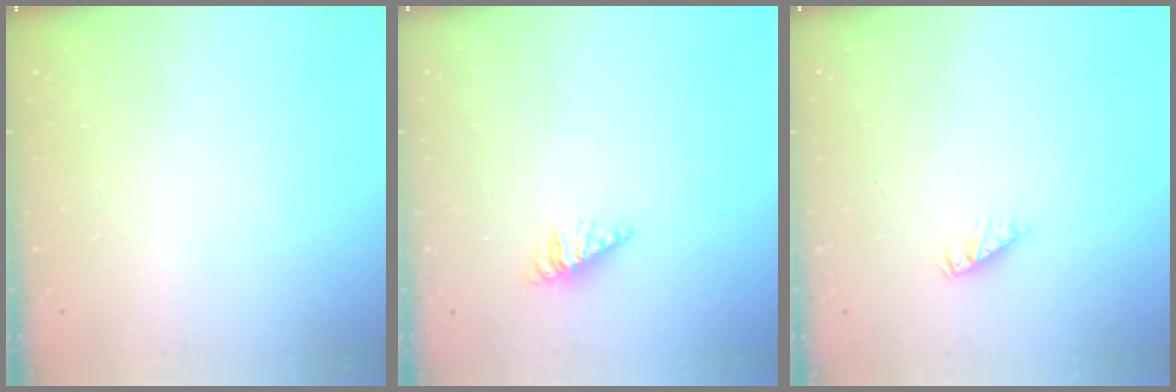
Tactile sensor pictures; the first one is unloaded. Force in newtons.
{"total": 2.6, "press": 2.6, "slide": 0.4}
{"total": 2.3, "press": 2.3, "slide": 0.3}